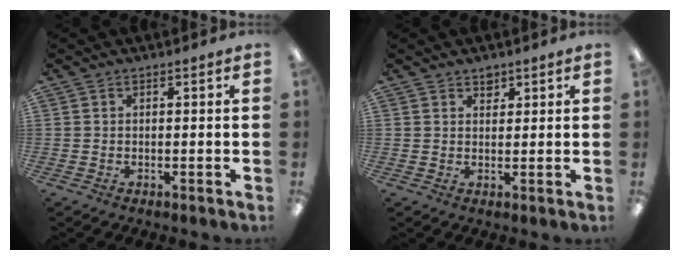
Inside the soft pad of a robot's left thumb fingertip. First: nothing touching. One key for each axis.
{"total": 1.9, "fx": 1.6, "fy": 1.0, "fz": 0.3, "tx": 0.009, "ty": -0.008, "tz": 0.027}